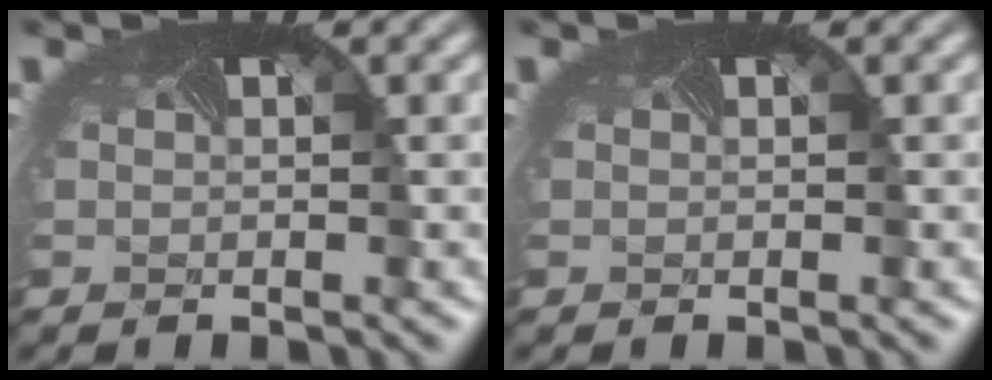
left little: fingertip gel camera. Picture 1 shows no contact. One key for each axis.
{"total": 0.0}